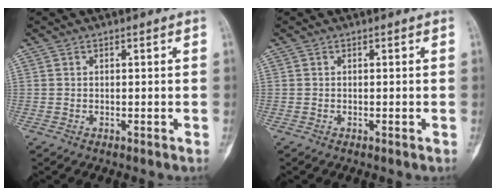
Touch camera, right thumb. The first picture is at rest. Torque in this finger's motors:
{"motor_torque": [-0.04, 0.11, -0.07, 0.03, -0.03]}